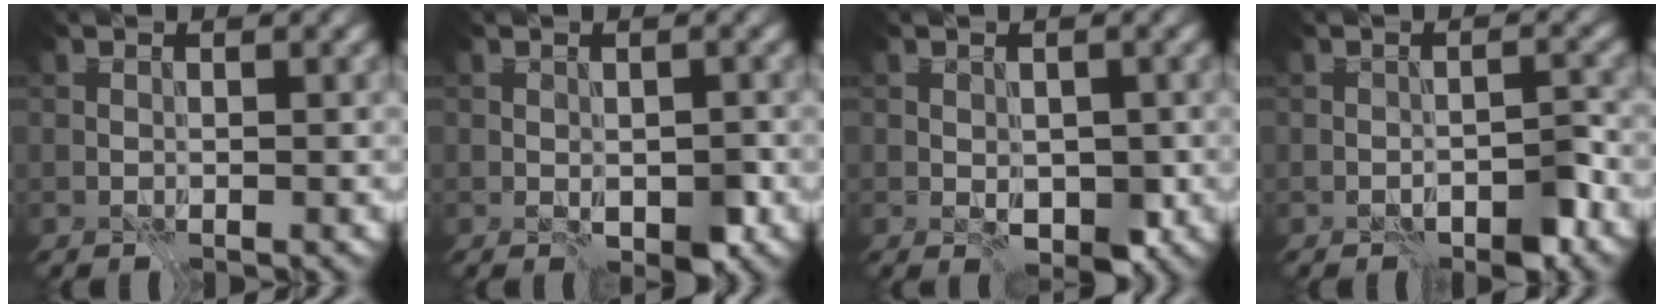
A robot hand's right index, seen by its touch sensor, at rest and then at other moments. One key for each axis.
{"total": 2.6, "fx": -1.0, "fy": 1.3, "fz": 2.0, "tx": -0.028, "ty": -0.007, "tz": -0.015}
{"total": 3.0, "fx": -0.8, "fy": 1.8, "fz": 2.3, "tx": -0.029, "ty": -0.006, "tz": -0.015}
{"total": 3.4, "fx": -2.1, "fy": 1.5, "fz": 2.2, "tx": -0.021, "ty": 0.003, "tz": -0.033}